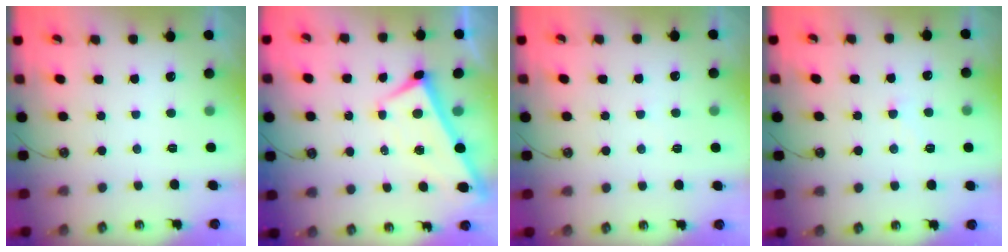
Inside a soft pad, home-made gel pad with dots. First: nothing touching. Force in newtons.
{"total": 1.9, "press": 1.9, "slide": 0.2}
{"total": 2.4, "press": 2.4, "slide": 0.2}
{"total": 3.4, "press": 3.4, "slide": 0.4}